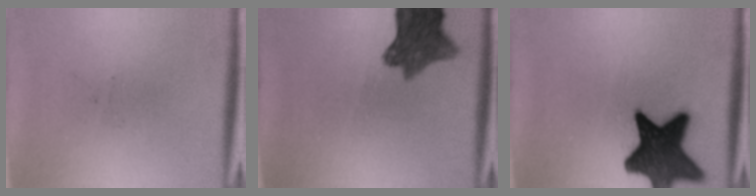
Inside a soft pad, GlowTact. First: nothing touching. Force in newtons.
{"total": 8.7}
{"total": 14.3}